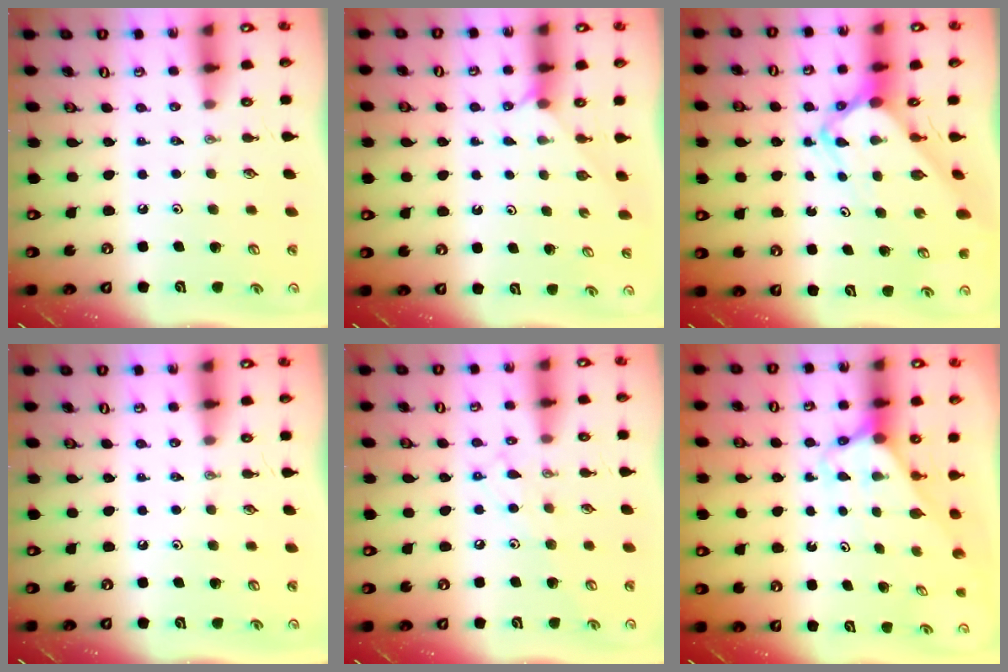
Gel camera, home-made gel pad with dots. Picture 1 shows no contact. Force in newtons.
{"total": 2.0, "press": 1.9, "slide": 0.4}
{"total": 5.9, "press": 5.9, "slide": 0.5}
{"total": 0.0}
{"total": 8.9, "press": 8.9, "slide": 0.7}
{"total": 2.8, "press": 2.8, "slide": 0.1}